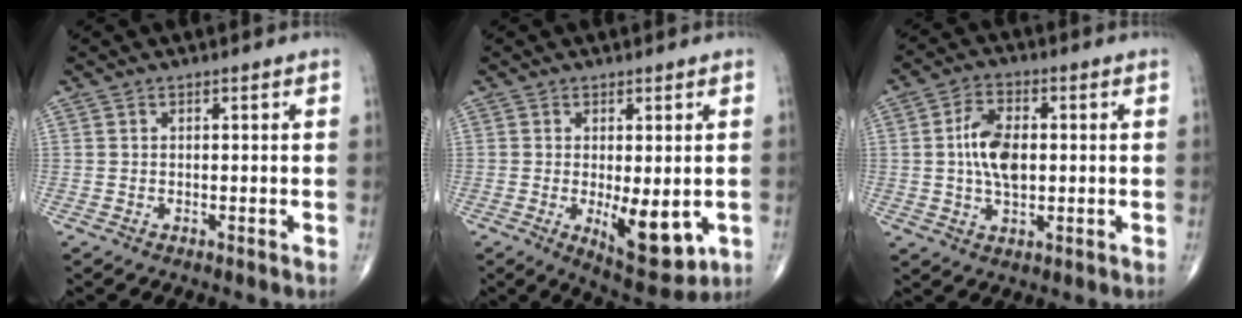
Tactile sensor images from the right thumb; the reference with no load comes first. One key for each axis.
{"total": 9.6, "fx": -1.9, "fy": 3.8, "fz": 8.6, "tx": -0.106, "ty": -0.022, "tz": -0.016}
{"total": 8.6, "fx": 0.5, "fy": 4.8, "fz": 7.2, "tx": -0.128, "ty": 0.006, "tz": 0.008}